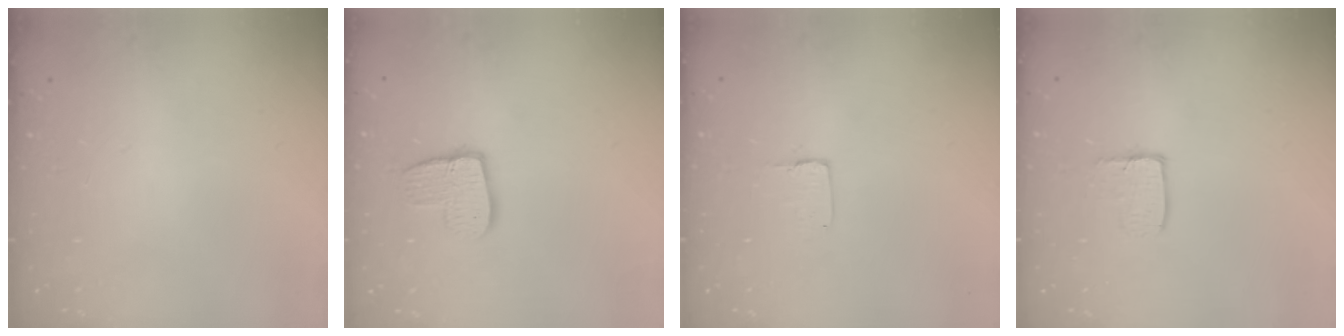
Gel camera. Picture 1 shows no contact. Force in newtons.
{"total": 10.5, "press": 10.5, "slide": 0.8}
{"total": 2.0, "press": 2.0, "slide": 0.0}
{"total": 3.4, "press": 3.4, "slide": 0.3}